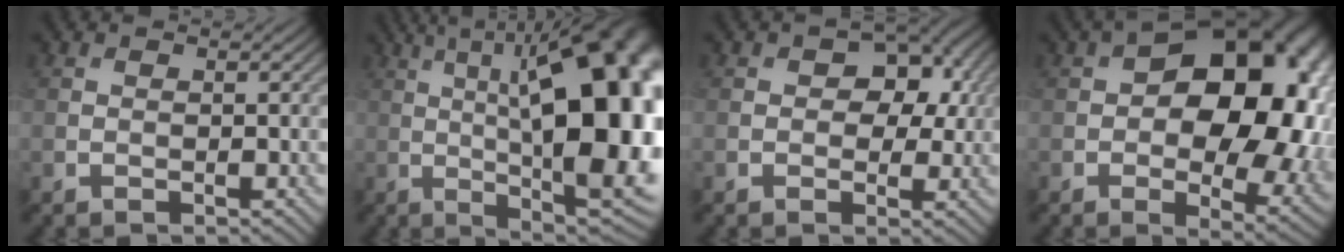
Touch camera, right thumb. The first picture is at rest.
{"total": 21.5, "force": [1.0, 8.5, 19.7], "torque": [-0.222, 0.043, 0.012]}
{"total": 8.5, "force": [1.5, 5.9, 5.9], "torque": [-0.078, 0.003, 0.020]}
{"total": 18.7, "force": [1.8, 12.2, 14.0], "torque": [-0.177, -0.008, 0.048]}